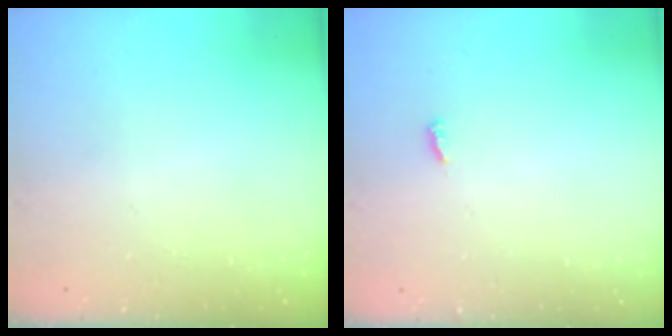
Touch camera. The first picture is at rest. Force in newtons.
{"total": 3.0, "press": 3.0, "slide": 0.0}